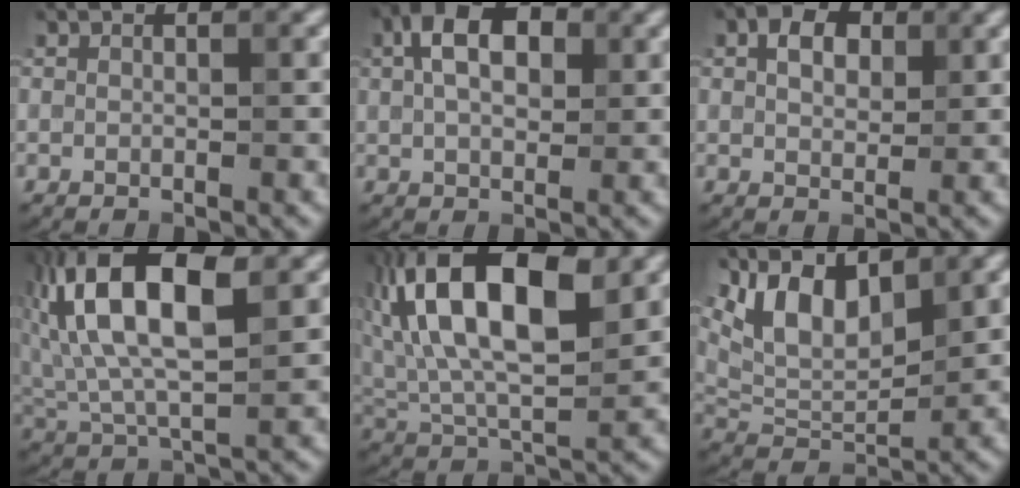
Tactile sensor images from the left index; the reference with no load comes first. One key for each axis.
{"total": 6.9, "fx": 2.1, "fy": 4.2, "fz": 5.0, "tx": -0.093, "ty": 0.025, "tz": 0.017}
{"total": 3.2, "fx": 1.2, "fy": 2.2, "fz": 2.1, "tx": -0.039, "ty": 0.006, "tz": 0.017}
{"total": 12.0, "fx": 3.0, "fy": 5.6, "fz": 10.2, "tx": -0.198, "ty": 0.019, "tz": 0.048}
{"total": 14.2, "fx": 4.2, "fy": 7.1, "fz": 11.6, "tx": -0.207, "ty": 0.021, "tz": 0.069}
{"total": 6.4, "fx": 3.5, "fy": 2.9, "fz": 4.5, "tx": -0.085, "ty": -0.007, "tz": 0.068}